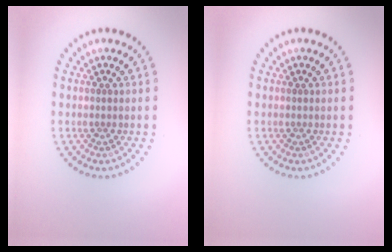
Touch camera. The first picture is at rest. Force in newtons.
{"total": 0.0}